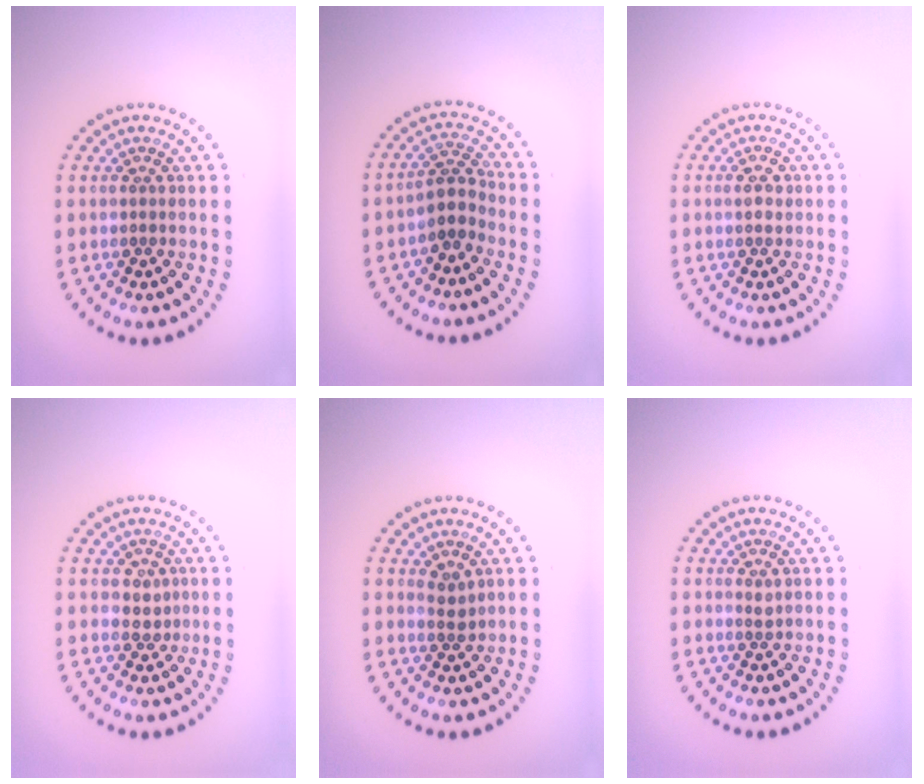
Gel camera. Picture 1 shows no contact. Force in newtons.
{"total": 2.7, "press": 2.2, "slide": 1.6}
{"total": 1.3, "press": 1.2, "slide": 0.2}
{"total": 1.6, "press": 1.3, "slide": 1.0}
{"total": 1.2, "press": 1.0, "slide": 0.7}
{"total": 0.5, "press": 0.4, "slide": 0.3}